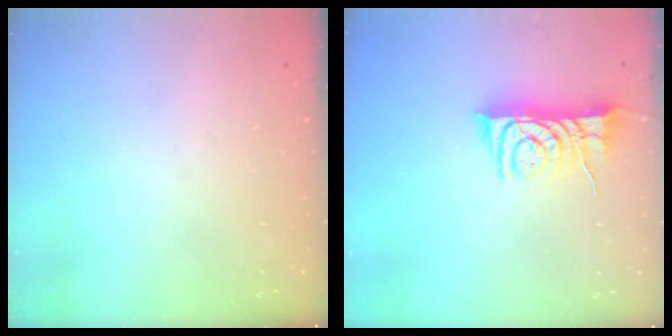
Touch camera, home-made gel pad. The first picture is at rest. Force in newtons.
{"total": 8.6, "press": 8.6, "slide": 0.3}